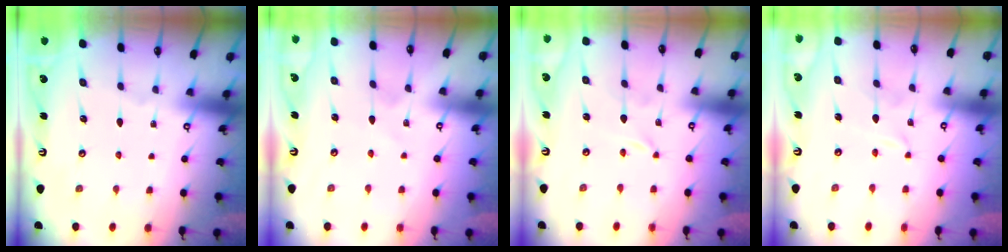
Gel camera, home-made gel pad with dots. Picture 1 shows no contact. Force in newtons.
{"total": 2.8, "press": 2.8, "slide": 0.3}
{"total": 0.0}
{"total": 1.6, "press": 1.6, "slide": 0.2}